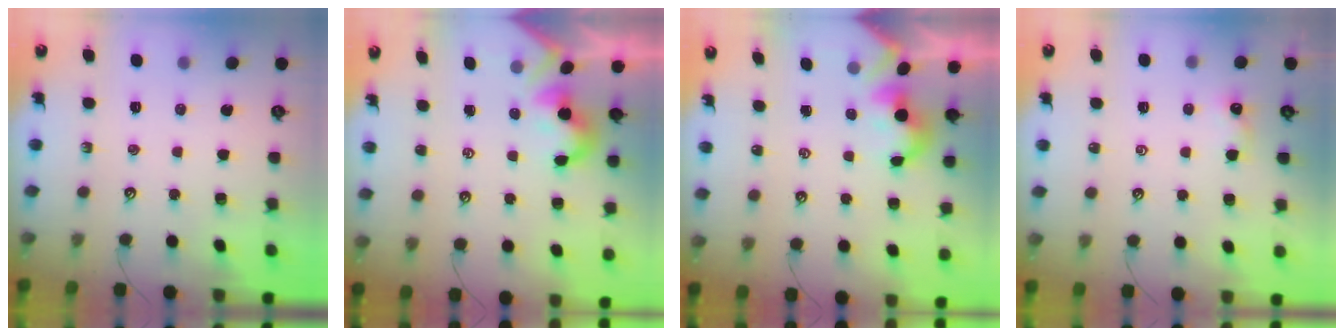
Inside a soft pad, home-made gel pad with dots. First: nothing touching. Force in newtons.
{"total": 2.1, "press": 2.1, "slide": 0.4}
{"total": 2.0, "press": 2.0, "slide": 0.4}
{"total": 1.9, "press": 1.8, "slide": 0.5}